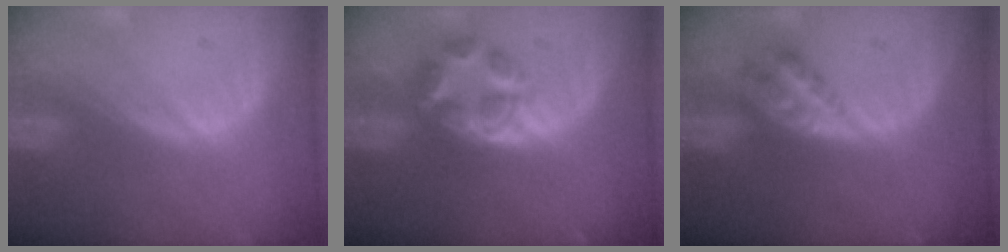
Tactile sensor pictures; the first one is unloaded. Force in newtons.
{"total": 5.6, "press": 5.3, "slide": 2.0}
{"total": 4.5, "press": 3.8, "slide": 2.5}